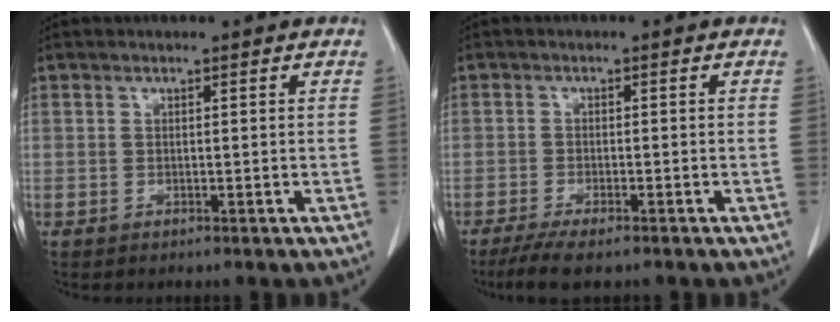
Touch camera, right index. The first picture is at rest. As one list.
[{"total": 5.5, "force": [-4.2, 1.0, 3.5], "torque": [-0.060, -0.013, -0.067]}]